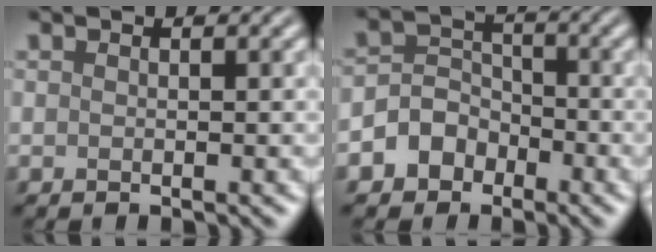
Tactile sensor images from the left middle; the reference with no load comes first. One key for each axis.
{"total": 4.1, "fx": -2.1, "fy": 3.3, "fz": 1.1, "tx": 0.008, "ty": 0.006, "tz": -0.056}